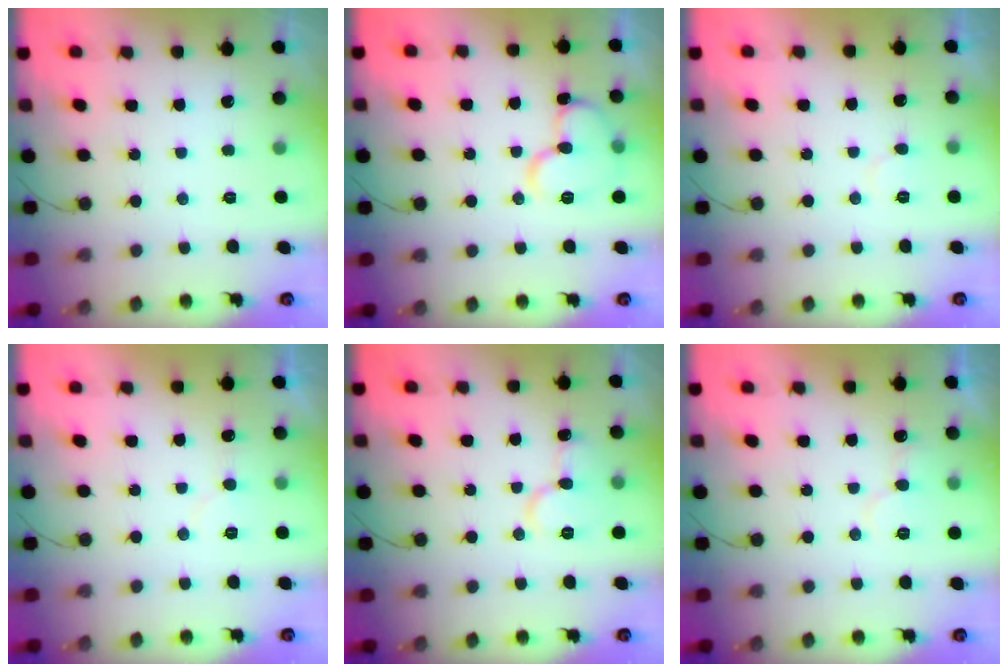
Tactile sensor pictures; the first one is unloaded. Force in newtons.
{"total": 11.3, "press": 11.1, "slide": 1.6}
{"total": 4.6, "press": 4.6, "slide": 0.5}
{"total": 4.7, "press": 4.7, "slide": 0.3}
{"total": 9.4, "press": 9.3, "slide": 1.3}
{"total": 7.4, "press": 7.4, "slide": 0.5}